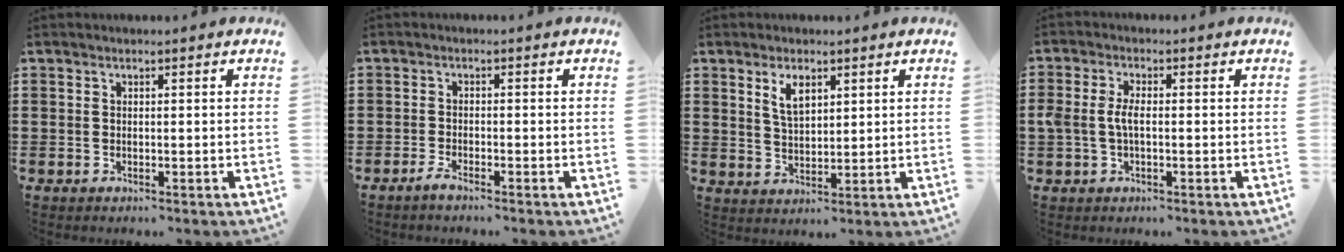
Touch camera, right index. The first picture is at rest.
{"total": 1.6, "force": [-1.4, 0.0, 0.7], "torque": [-0.021, -0.004, -0.029]}
{"total": 4.2, "force": [2.1, 2.0, 3.0], "torque": [-0.059, 0.003, 0.036]}
{"total": 3.6, "force": [-0.2, 1.7, 3.2], "torque": [-0.083, -0.002, -0.012]}